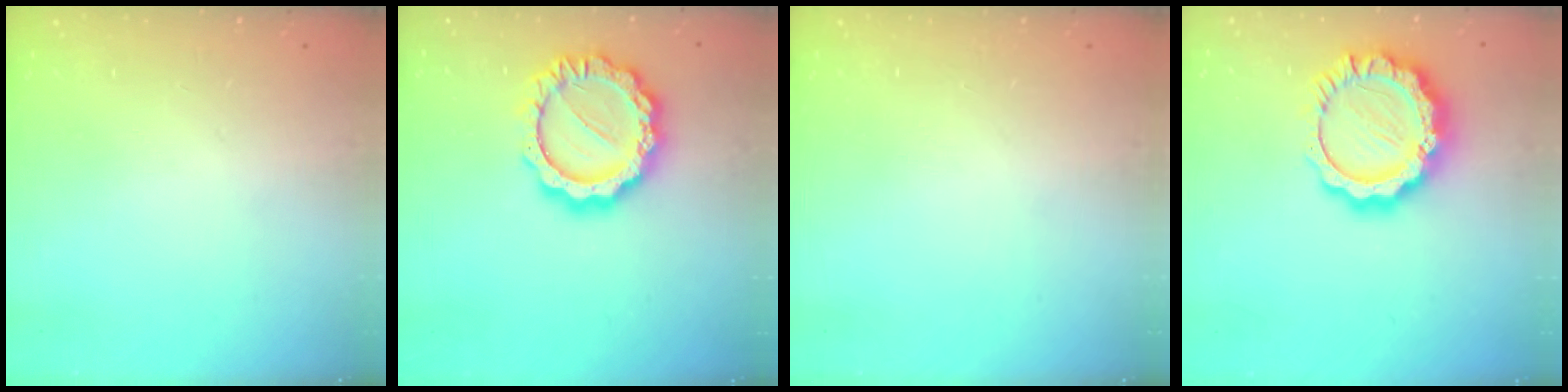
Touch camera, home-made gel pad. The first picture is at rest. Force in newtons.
{"total": 13.7, "press": 13.7, "slide": 1.1}
{"total": 0.0}
{"total": 14.6, "press": 14.6, "slide": 1.1}